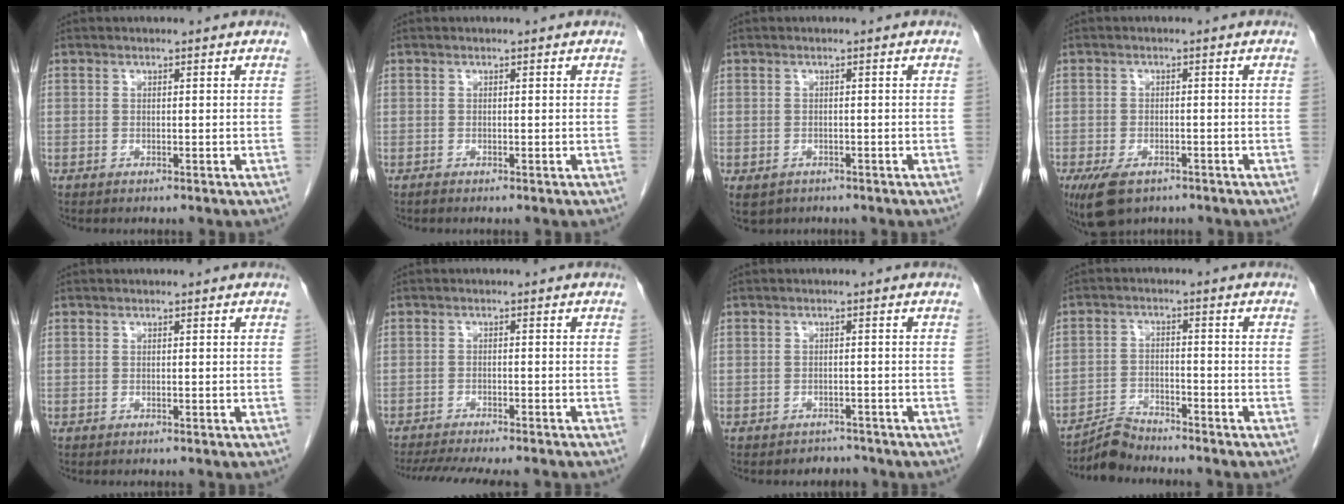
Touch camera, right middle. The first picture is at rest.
{"total": 0.0}
{"total": 3.7, "force": [-2.4, 2.7, 1.2], "torque": [-0.020, -0.002, -0.031]}
{"total": 6.3, "force": [-4.1, 3.2, 3.6], "torque": [-0.071, -0.008, -0.062]}
{"total": 0.0}
{"total": 12.7, "force": [-11.2, 1.9, 5.7], "torque": [-0.088, -0.012, -0.152]}
{"total": 2.3, "force": [-1.9, 1.0, -0.6], "torque": [0.008, 0.002, -0.030]}
{"total": 4.2, "force": [-4.1, 0.3, -0.3], "torque": [0.003, -0.009, -0.076]}